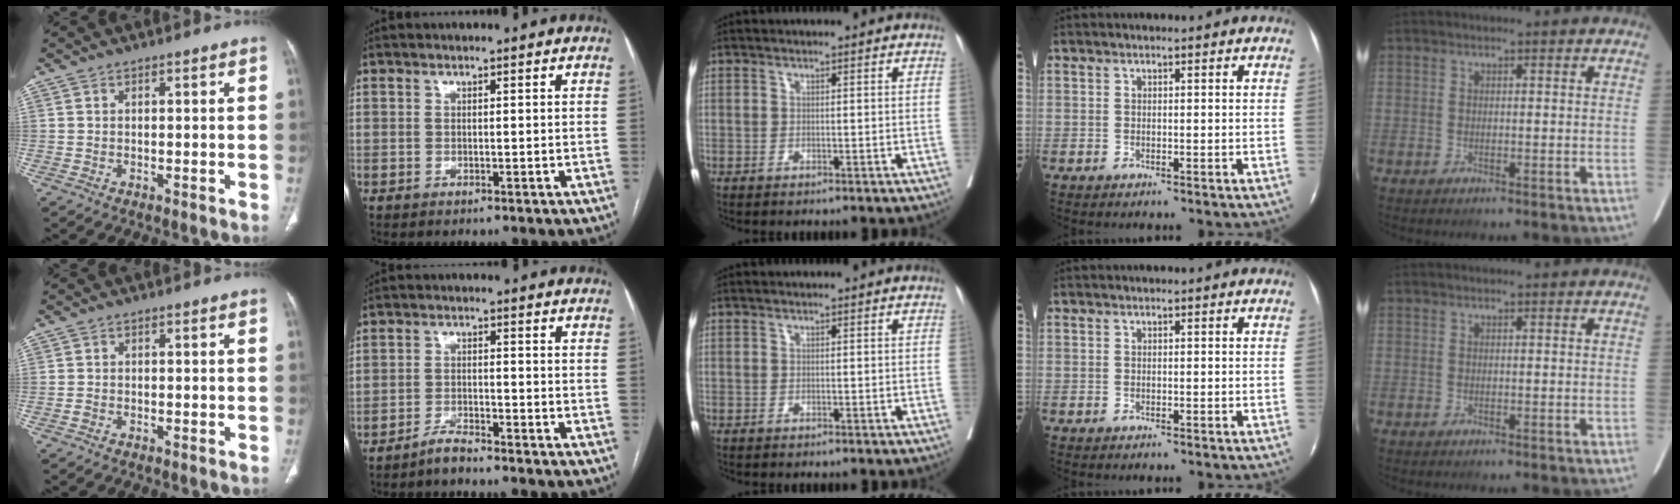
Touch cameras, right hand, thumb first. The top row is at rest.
{"thumb": {"total": 0.8, "force": [-0.6, 0.5, 0.3], "torque": [-0.010, 0.002, -0.014]}, "index": {"total": 3.0, "force": [-2.8, 0.1, 1.0], "torque": [-0.021, -0.006, -0.053]}}